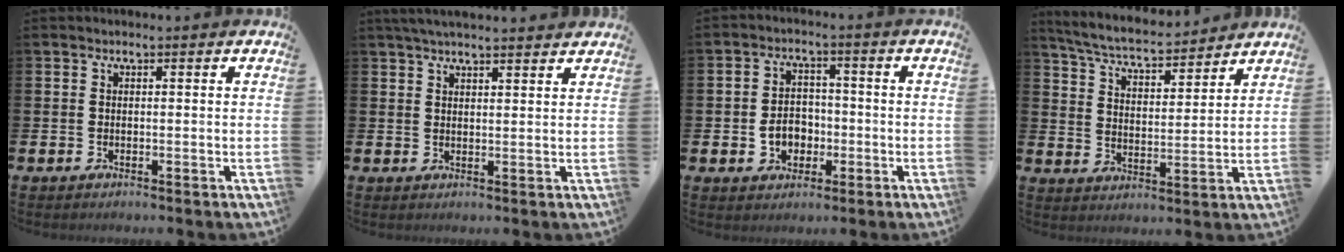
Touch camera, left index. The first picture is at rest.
{"total": 3.6, "force": [3.4, 0.4, 1.1], "torque": [-0.024, -0.008, 0.062]}
{"total": 4.7, "force": [-1.2, 3.8, 2.5], "torque": [-0.041, 0.004, -0.029]}
{"total": 6.3, "force": [6.0, 1.1, 1.7], "torque": [-0.057, -0.040, 0.102]}